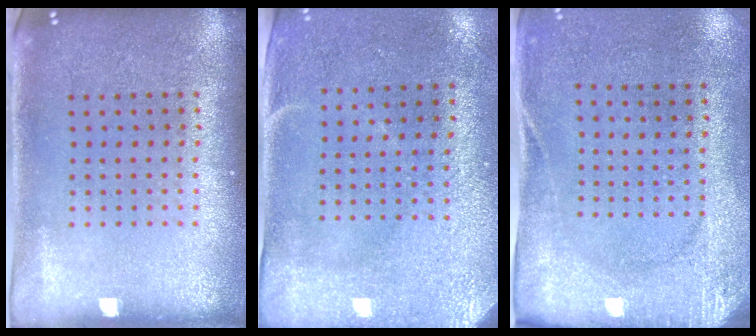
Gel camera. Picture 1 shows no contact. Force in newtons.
{"total": 2.9, "press": 2.4, "slide": 1.6}
{"total": 2.7, "press": 2.1, "slide": 1.7}